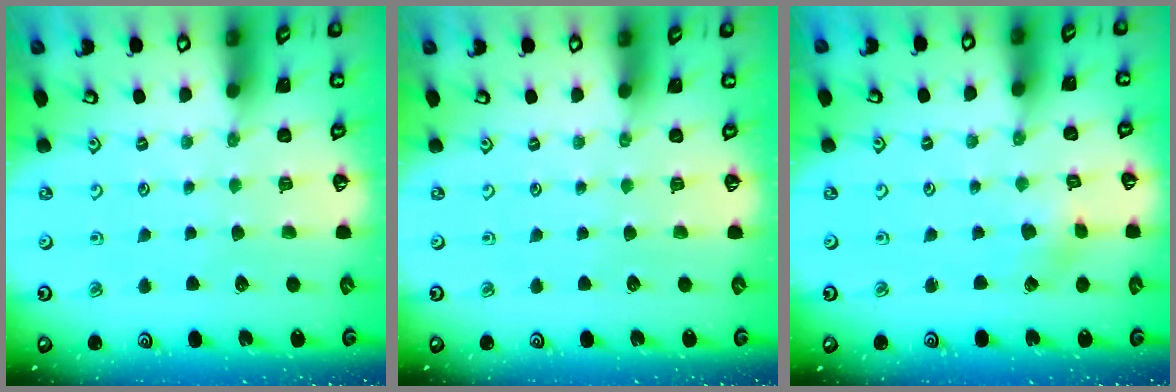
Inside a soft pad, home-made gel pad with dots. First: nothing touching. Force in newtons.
{"total": 0.0}
{"total": 2.5, "press": 2.4, "slide": 0.3}